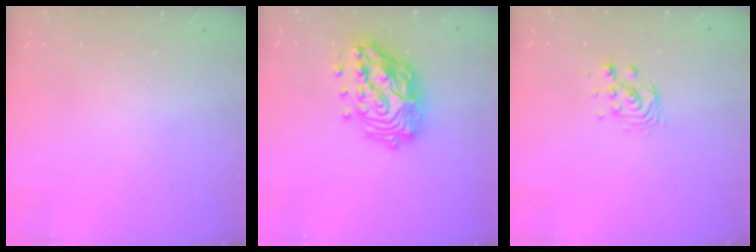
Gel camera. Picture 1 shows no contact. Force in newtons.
{"total": 18.5, "press": 18.4, "slide": 2.2}
{"total": 5.0, "press": 5.0, "slide": 0.1}